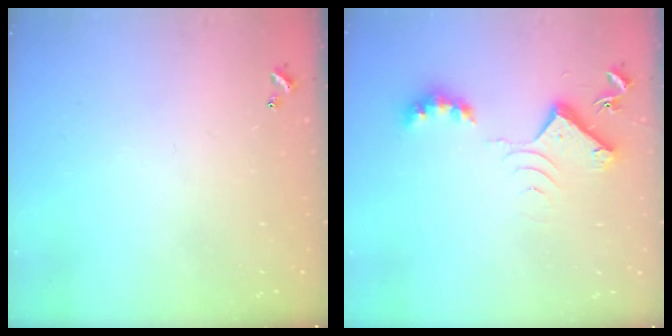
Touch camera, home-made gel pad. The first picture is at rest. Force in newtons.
{"total": 8.8, "press": 8.8, "slide": 0.6}